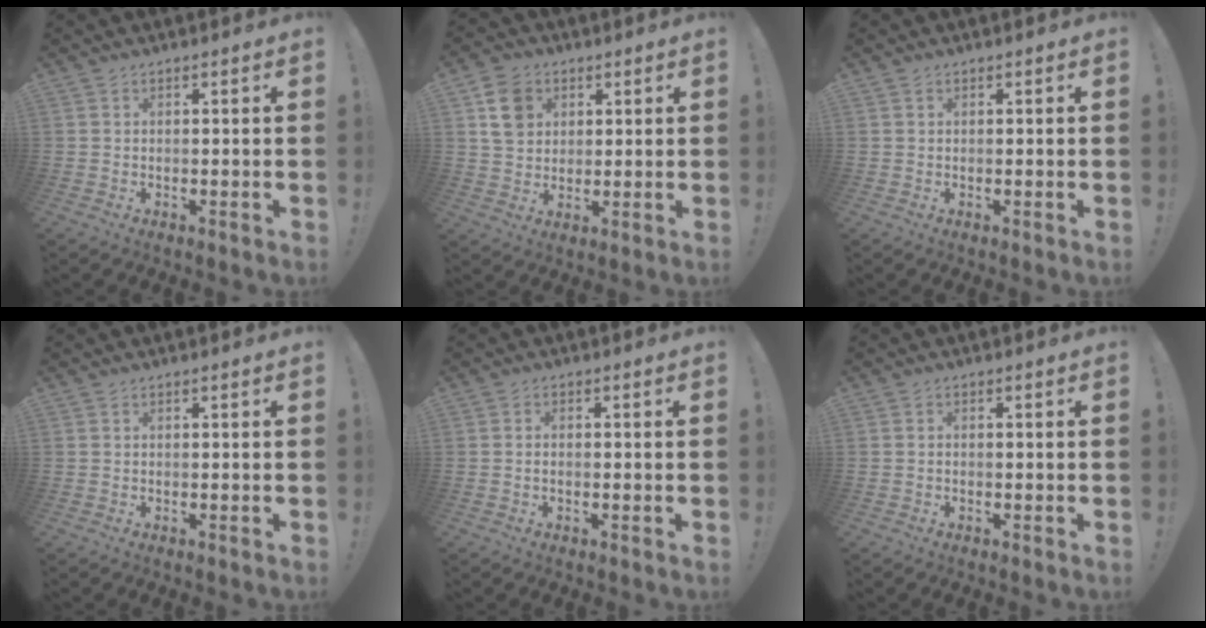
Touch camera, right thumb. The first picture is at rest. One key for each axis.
{"total": 9.9, "fx": 3.8, "fy": 7.9, "fz": 4.6, "tx": -0.067, "ty": -0.002, "tz": 0.078}
{"total": 0.5, "fx": 0.5, "fy": 0.2, "fz": 0.0, "tx": 0.003, "ty": -0.001, "tz": 0.009}
{"total": 0.0}
{"total": 1.1, "fx": -0.5, "fy": 0.5, "fz": 0.8, "tx": -0.022, "ty": 0.004, "tz": -0.008}
{"total": 0.6, "fx": -0.5, "fy": 0.2, "fz": 0.3, "tx": -0.011, "ty": 0.003, "tz": -0.008}